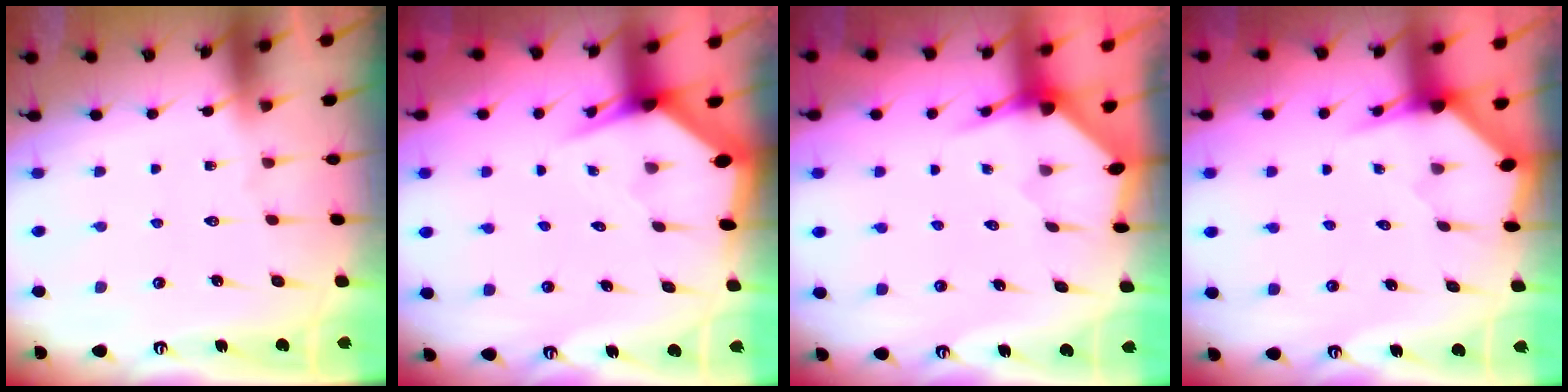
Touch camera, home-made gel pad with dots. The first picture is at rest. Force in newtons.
{"total": 3.1, "press": 3.1, "slide": 0.4}
{"total": 3.4, "press": 3.4, "slide": 0.3}
{"total": 3.1, "press": 3.1, "slide": 0.3}